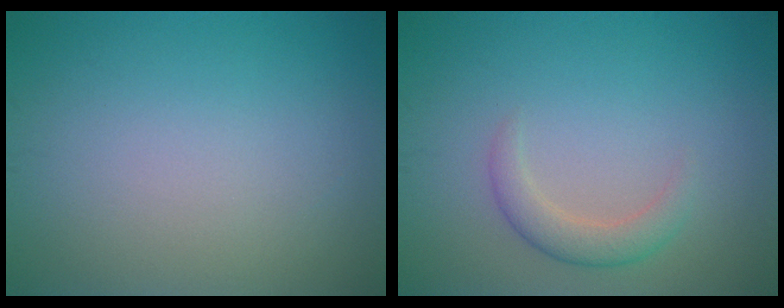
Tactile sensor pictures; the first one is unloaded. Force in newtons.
{"total": 2.3, "press": 2.3, "slide": 0.1}